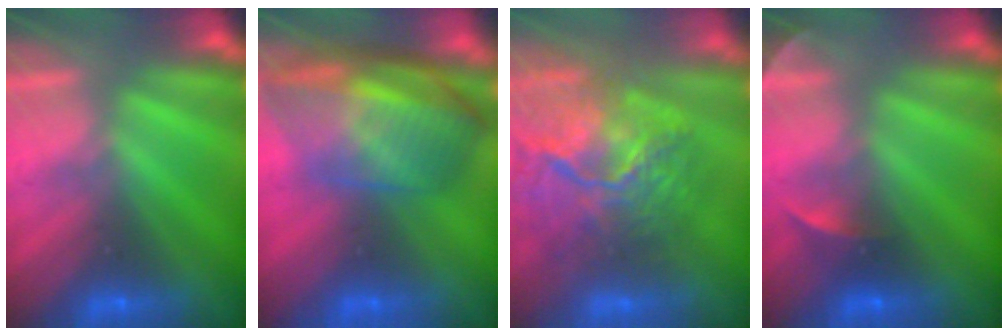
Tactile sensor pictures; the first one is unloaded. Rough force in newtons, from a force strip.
{"total": 8.0}
{"total": 7.9}
{"total": 2.3}